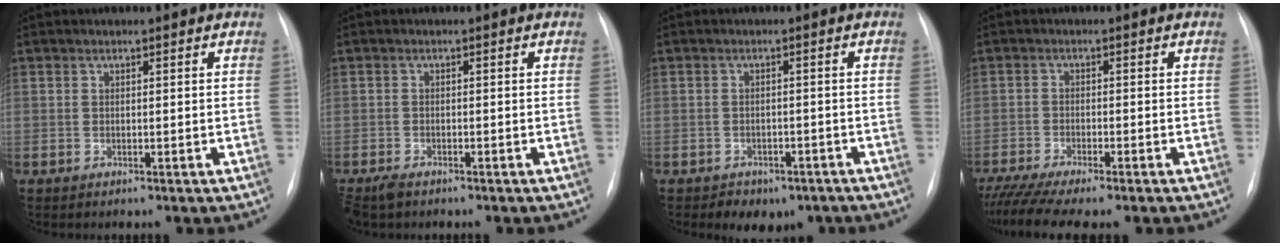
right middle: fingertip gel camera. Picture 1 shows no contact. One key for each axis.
{"total": 3.3, "fx": -2.5, "fy": 1.3, "fz": 1.7, "tx": -0.036, "ty": -0.007, "tz": -0.042}
{"total": 6.2, "fx": -4.6, "fy": 3.6, "fz": 2.1, "tx": -0.015, "ty": 0.013, "tz": -0.049}
{"total": 8.8, "fx": -7.3, "fy": 0.8, "fz": 4.9, "tx": -0.071, "ty": -0.013, "tz": -0.113}